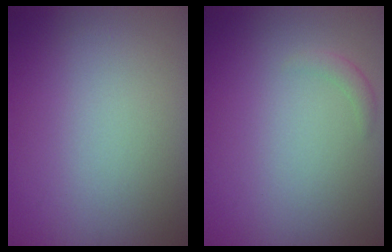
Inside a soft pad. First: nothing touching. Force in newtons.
{"total": 1.0, "press": 1.0, "slide": 0.1}